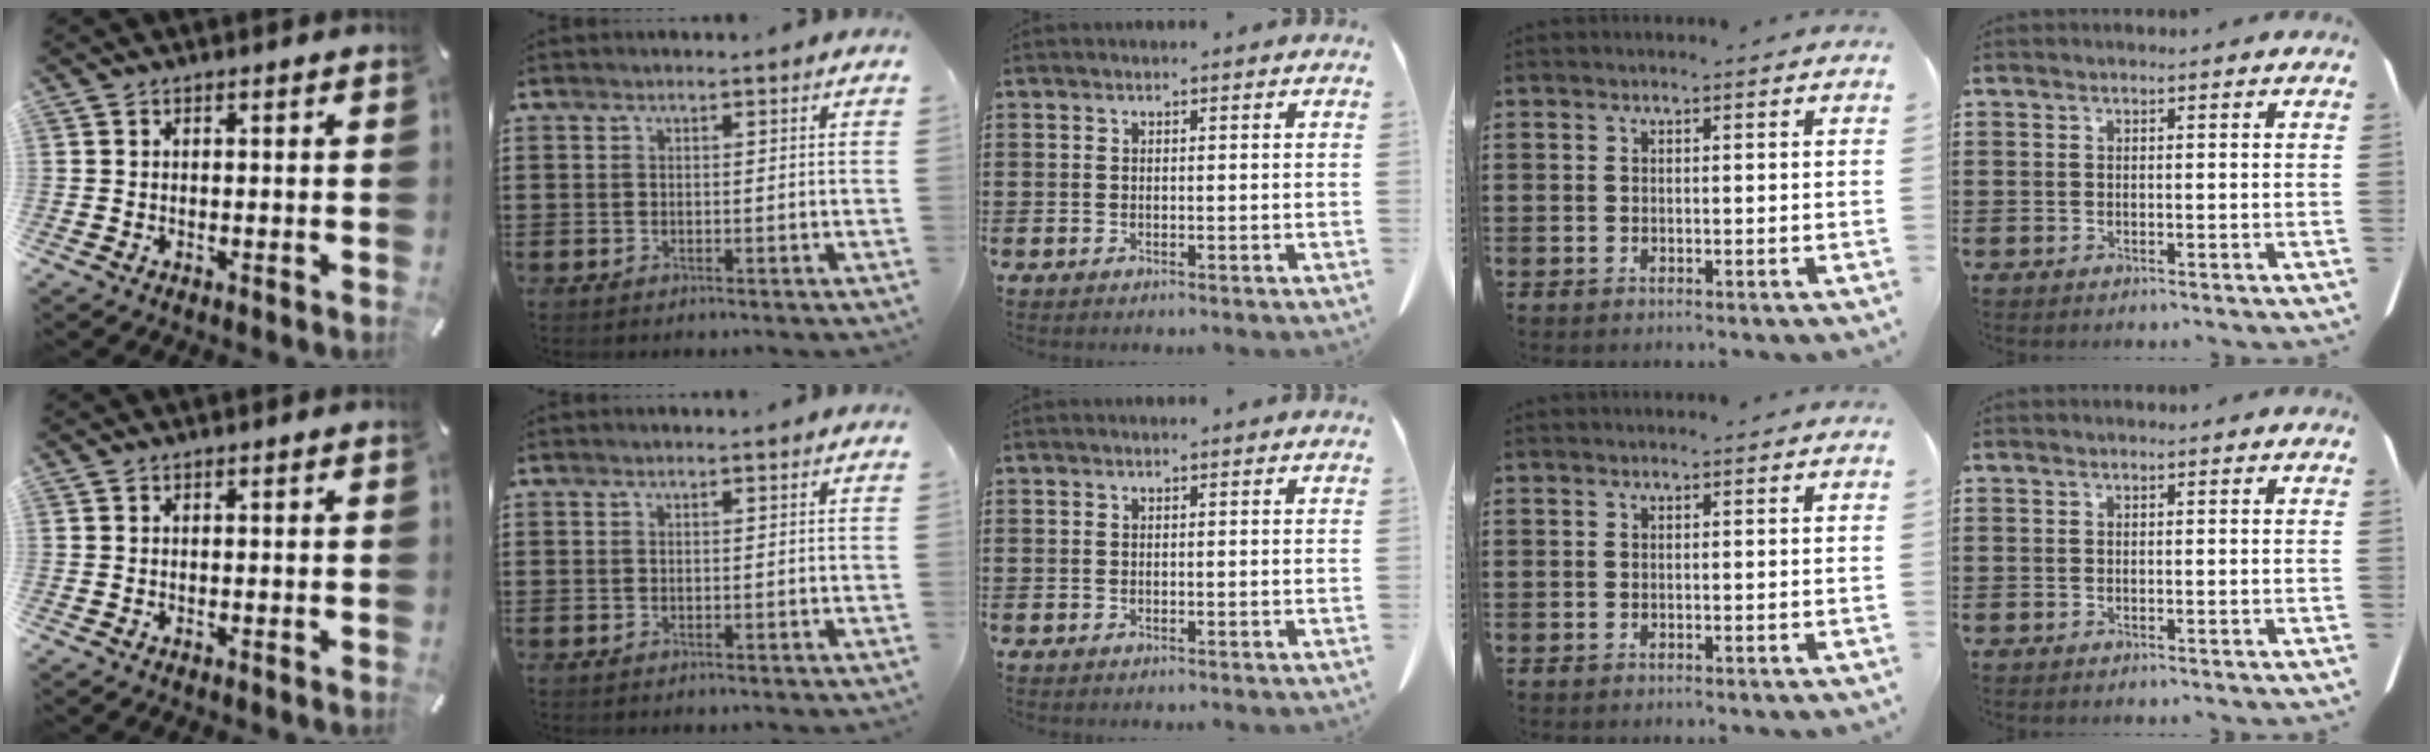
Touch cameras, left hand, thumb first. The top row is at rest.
{}